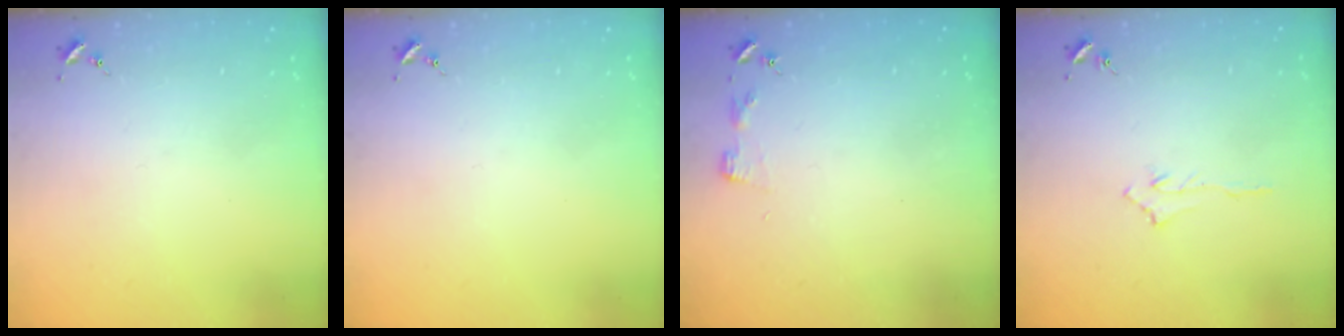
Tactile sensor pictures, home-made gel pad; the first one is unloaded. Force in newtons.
{"total": 0.0}
{"total": 2.9, "press": 2.9, "slide": 0.3}
{"total": 2.9, "press": 2.9, "slide": 0.4}